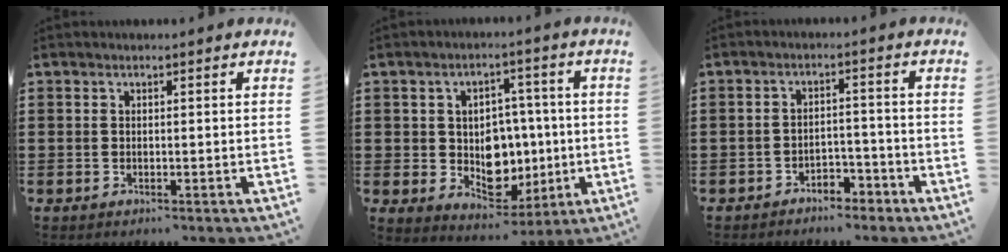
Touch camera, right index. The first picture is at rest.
{"total": 6.6, "force": [0.1, 5.8, 3.2], "torque": [-0.055, 0.003, 0.005]}
{"total": 3.2, "force": [-3.0, 0.9, 0.6], "torque": [-0.015, 0.005, -0.060]}